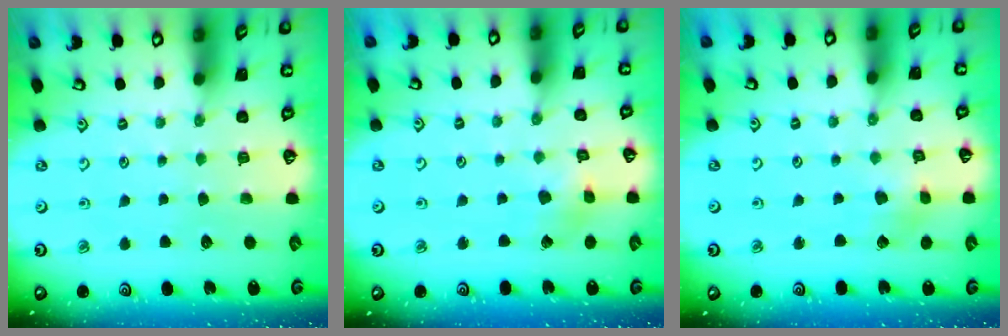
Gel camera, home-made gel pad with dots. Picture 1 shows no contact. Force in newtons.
{"total": 3.3, "press": 3.3, "slide": 0.5}
{"total": 3.0, "press": 3.0, "slide": 0.1}